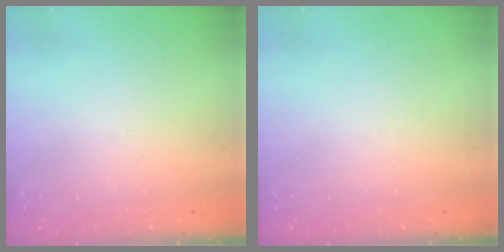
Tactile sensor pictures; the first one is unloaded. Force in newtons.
{"total": 0.0}